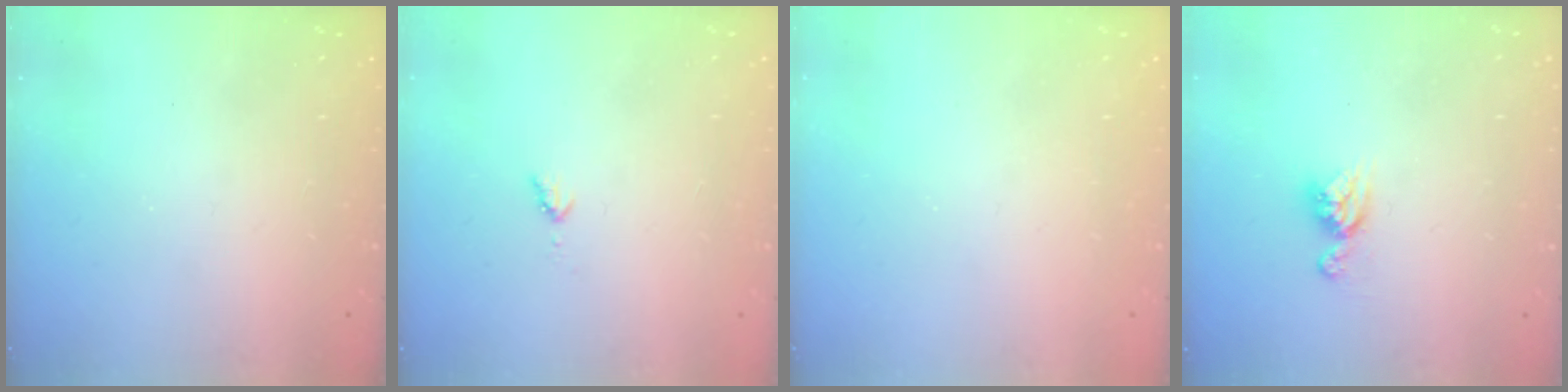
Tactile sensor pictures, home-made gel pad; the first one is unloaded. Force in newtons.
{"total": 2.8, "press": 2.8, "slide": 0.4}
{"total": 0.0}
{"total": 8.0, "press": 7.9, "slide": 0.7}